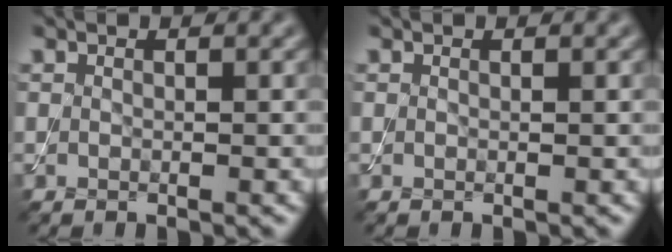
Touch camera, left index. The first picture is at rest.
{"total": 0.0}